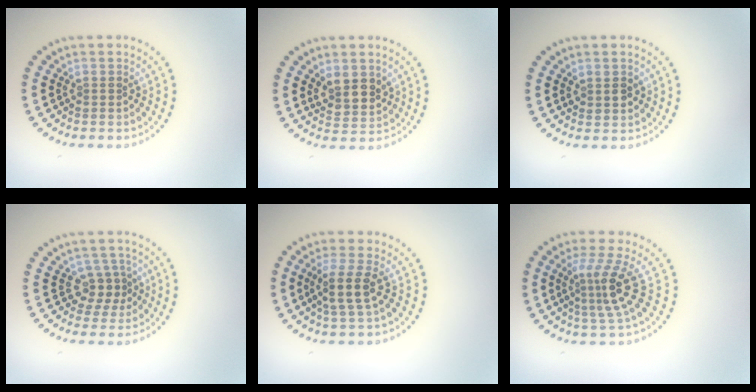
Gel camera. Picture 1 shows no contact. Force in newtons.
{"total": 2.8, "press": 2.5, "slide": 1.1}
{"total": 1.5, "press": 1.4, "slide": 0.4}
{"total": 2.3, "press": 1.8, "slide": 1.5}
{"total": 2.9, "press": 2.4, "slide": 1.6}
{"total": 3.8, "press": 2.6, "slide": 2.8}